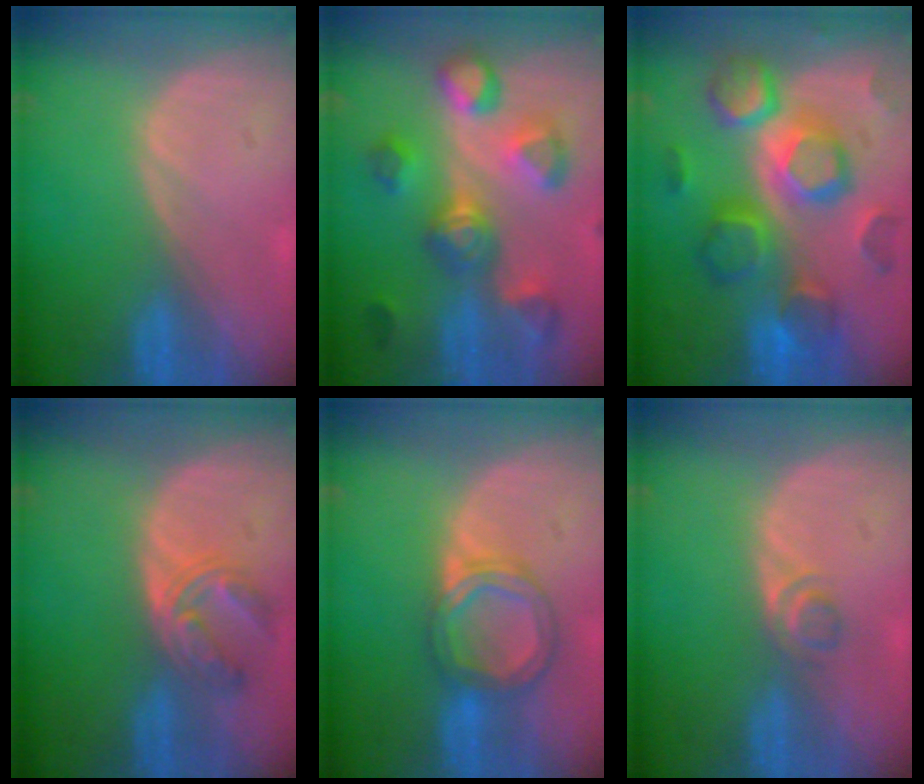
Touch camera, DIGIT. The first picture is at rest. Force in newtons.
{"total": 9.5, "press": 9.4, "slide": 1.2}
{"total": 12.3, "press": 12.3, "slide": 1.0}
{"total": 5.4, "press": 5.3, "slide": 1.4}
{"total": 6.3, "press": 5.7, "slide": 2.5}
{"total": 2.2, "press": 2.0, "slide": 0.9}